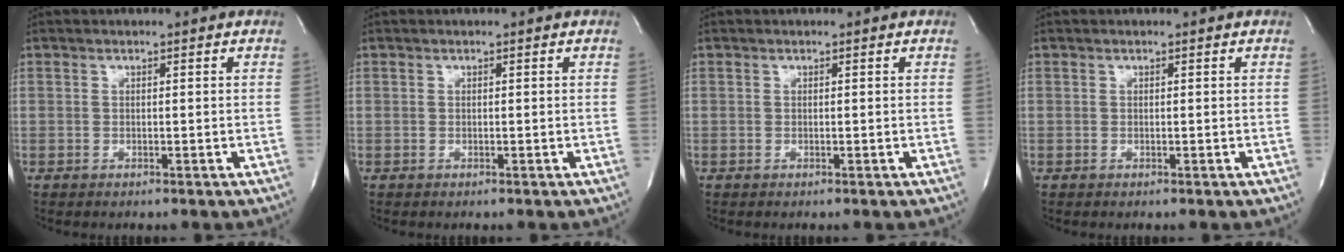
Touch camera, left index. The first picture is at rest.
{"total": 0.0}
{"total": 0.0}
{"total": 0.0}